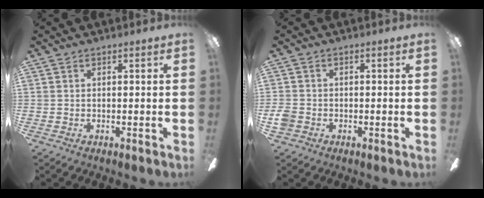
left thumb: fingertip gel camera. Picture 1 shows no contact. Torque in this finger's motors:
{"motor_torque": [0.04, 0.02, 0.07, -0.12, 0.00]}